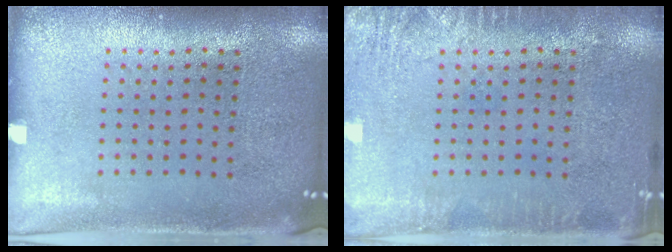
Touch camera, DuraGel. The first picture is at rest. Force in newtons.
{"total": 2.3, "press": 2.2, "slide": 0.2}